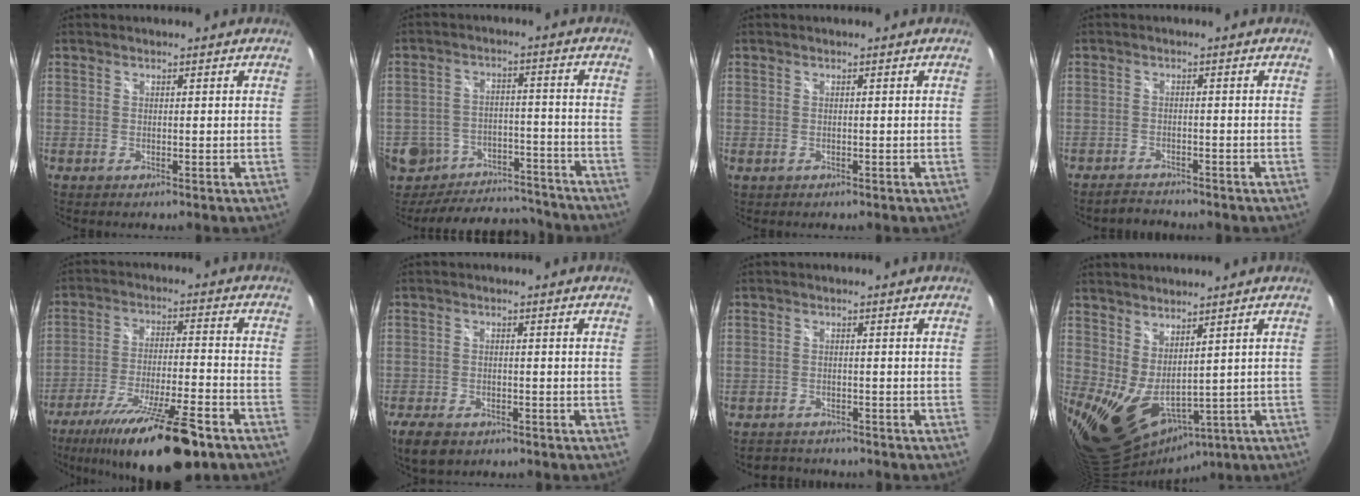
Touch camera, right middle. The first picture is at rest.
{"total": 17.1, "force": [-13.4, 9.2, 5.5], "torque": [-0.135, 0.013, -0.166]}
{"total": 0.9, "force": [0.0, 0.7, 0.5], "torque": [-0.011, -0.001, 0.001]}
{"total": 2.6, "force": [-2.5, 0.9, 0.0], "torque": [-0.009, -0.001, -0.043]}
{"total": 19.8, "force": [-14.3, 3.6, 13.2], "torque": [-0.243, -0.039, -0.230]}
{"total": 6.3, "force": [-4.2, 3.5, 3.2], "torque": [-0.083, -0.019, -0.072]}
{"total": 4.0, "force": [-3.6, 1.7, 0.2], "torque": [-0.013, 0.000, -0.056]}
{"total": 11.3, "force": [0.9, 6.2, 9.5], "torque": [-0.179, -0.036, 0.043]}